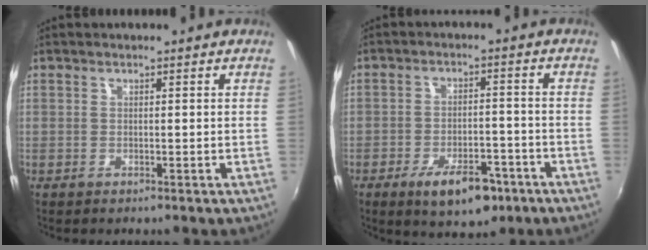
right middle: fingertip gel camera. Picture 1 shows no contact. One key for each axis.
{"total": 9.8, "fx": -5.8, "fy": 4.3, "fz": 6.6, "tx": -0.126, "ty": -0.004, "tz": -0.082}